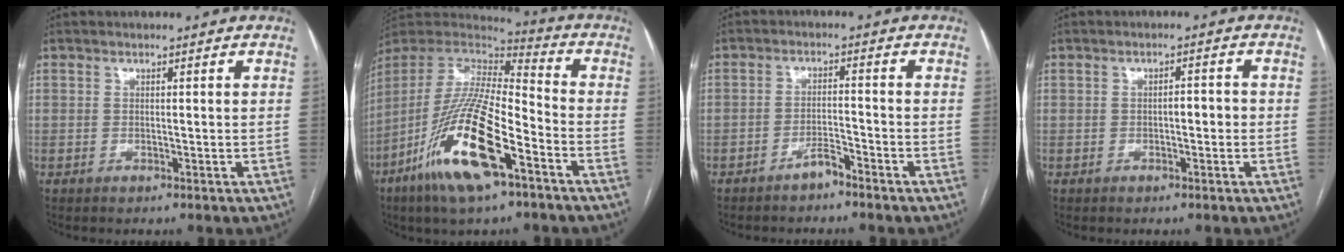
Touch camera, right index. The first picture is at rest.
{"total": 20.4, "force": [-9.9, 4.2, 17.3], "torque": [-0.380, -0.038, -0.184]}
{"total": 3.3, "force": [-2.9, 0.8, 1.3], "torque": [-0.021, 0.002, -0.051]}
{"total": 2.2, "force": [-0.4, 0.8, 2.0], "torque": [-0.026, 0.007, -0.006]}